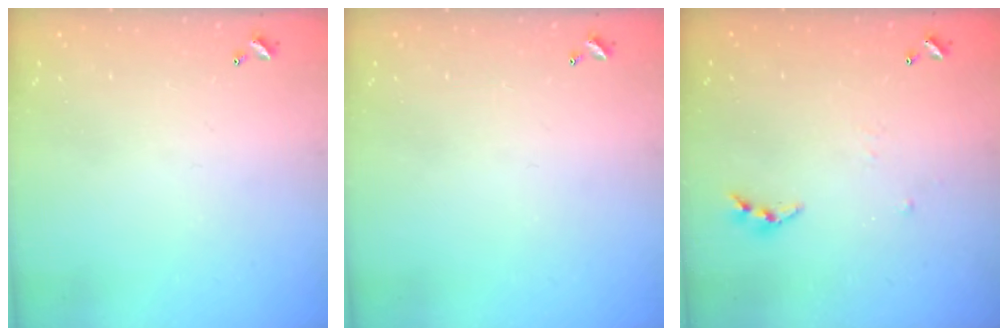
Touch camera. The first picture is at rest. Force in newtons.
{"total": 0.0}
{"total": 3.4, "press": 3.4, "slide": 0.4}